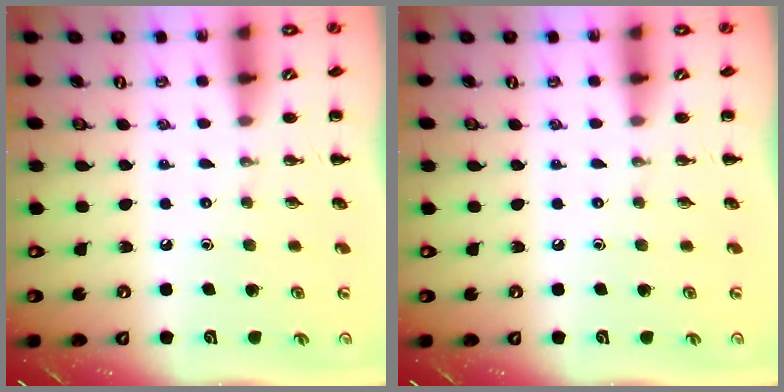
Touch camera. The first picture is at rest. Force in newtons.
{"total": 0.0}